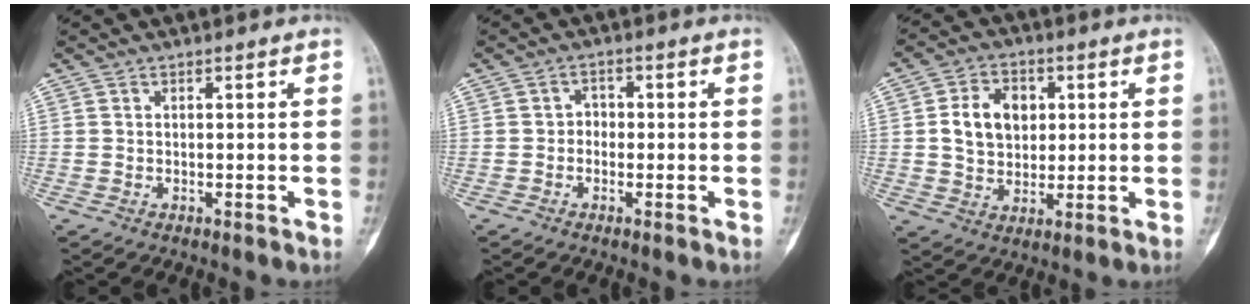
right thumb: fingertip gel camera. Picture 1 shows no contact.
{"total": 2.1, "force": [-0.4, 1.8, 0.9], "torque": [0.007, 0.009, -0.013]}
{"total": 9.8, "force": [1.7, 7.4, 6.2], "torque": [-0.074, -0.002, 0.030]}